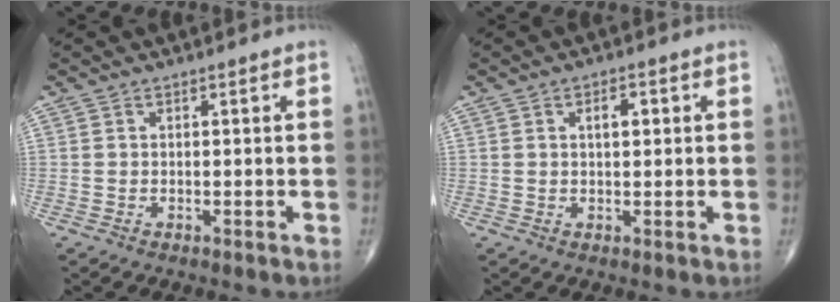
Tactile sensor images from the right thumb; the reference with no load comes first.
{"total": 3.0, "force": [0.9, 1.5, 2.5], "torque": [-0.033, 0.002, 0.011]}